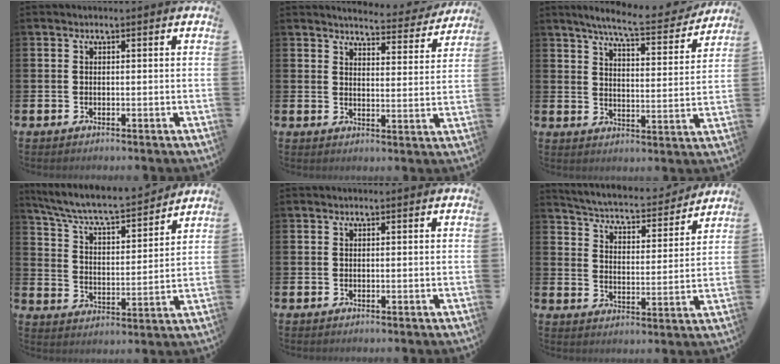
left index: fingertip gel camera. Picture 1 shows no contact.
{"total": 4.4, "force": [4.3, 0.6, 0.6], "torque": [-0.015, -0.035, 0.071]}
{"total": 7.2, "force": [6.6, 0.3, 2.8], "torque": [-0.062, -0.043, 0.108]}
{"total": 7.2, "force": [6.8, 0.8, 2.4], "torque": [-0.080, -0.054, 0.113]}
{"total": 0.0}
{"total": 4.9, "force": [4.8, 0.7, 0.8], "torque": [-0.043, -0.045, 0.077]}